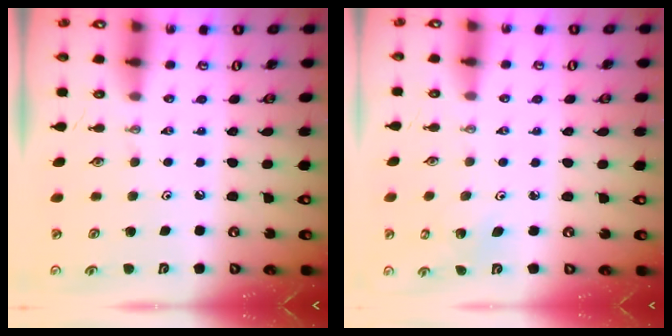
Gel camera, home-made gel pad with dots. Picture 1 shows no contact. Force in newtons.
{"total": 2.8, "press": 2.8, "slide": 0.2}